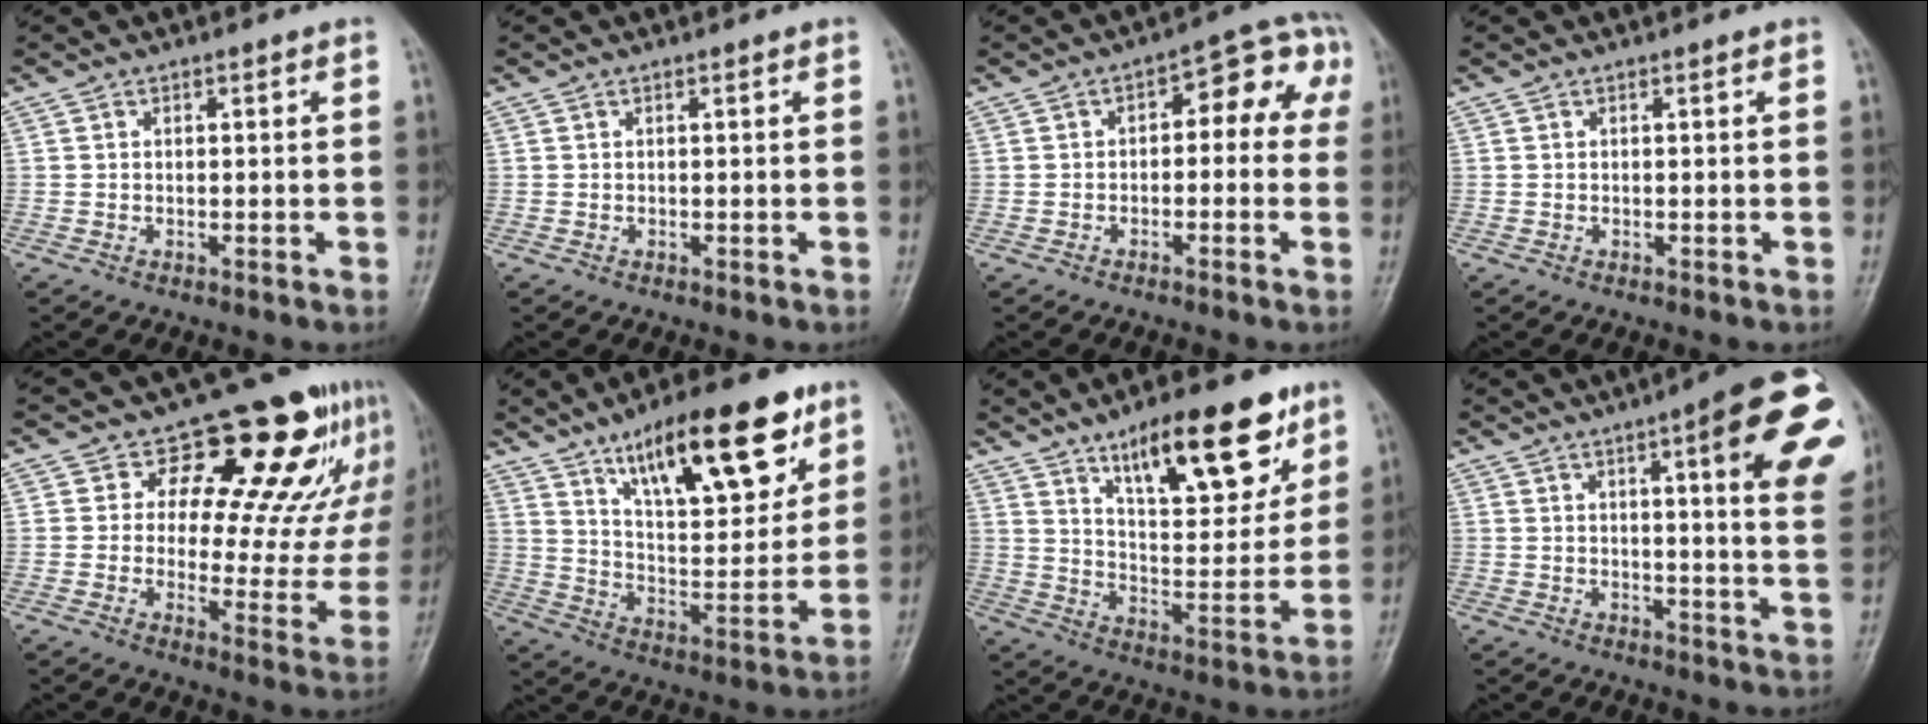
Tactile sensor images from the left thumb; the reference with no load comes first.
{"total": 0.0}
{"total": 9.1, "force": [0.6, 5.3, 7.4], "torque": [-0.053, 0.049, -0.004]}
{"total": 0.0}
{"total": 18.2, "force": [11.2, 9.6, 10.6], "torque": [-0.060, -0.059, 0.135]}
{"total": 21.8, "force": [12.7, 7.8, 16.0], "torque": [-0.208, -0.051, 0.214]}
{"total": 19.3, "force": [11.6, 7.0, 13.7], "torque": [-0.160, -0.058, 0.190]}
{"total": 19.2, "force": [7.6, 4.0, 17.2], "torque": [-0.188, -0.020, 0.086]}